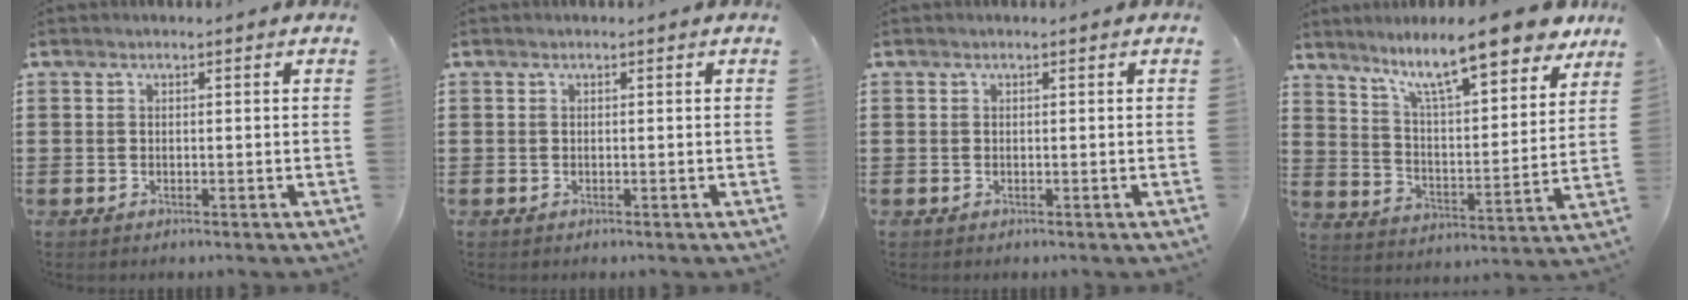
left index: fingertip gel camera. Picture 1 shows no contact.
{"total": 0.0}
{"total": 0.0}
{"total": 12.6, "force": [10.0, 1.5, 7.5], "torque": [-0.154, -0.051, 0.165]}